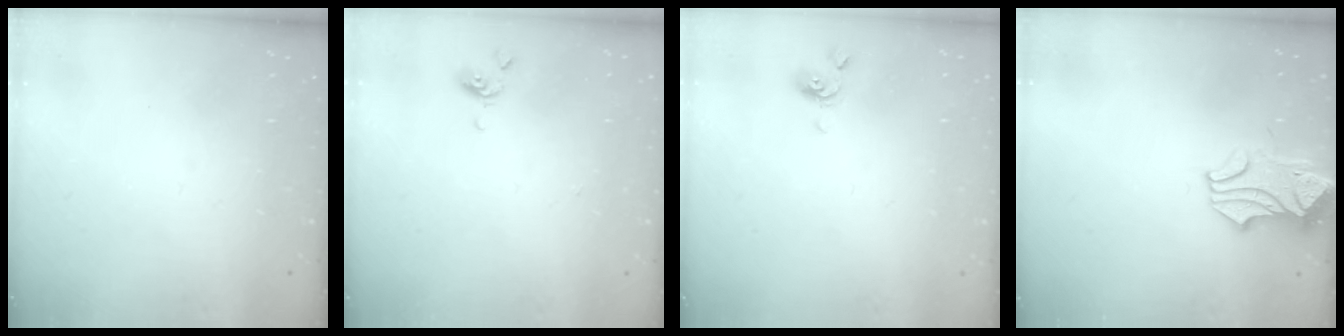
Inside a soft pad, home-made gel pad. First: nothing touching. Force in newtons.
{"total": 0.5, "press": 0.1, "slide": 0.5}
{"total": 0.9, "press": 0.8, "slide": 0.3}
{"total": 1.3, "press": 0.2, "slide": 1.3}